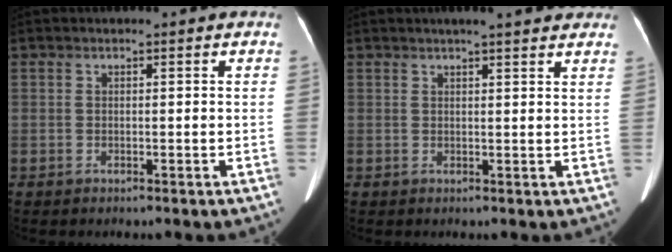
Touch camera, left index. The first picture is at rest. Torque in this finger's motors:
{"motor_torque": [0.38, -0.43, 0.01, 0.02]}